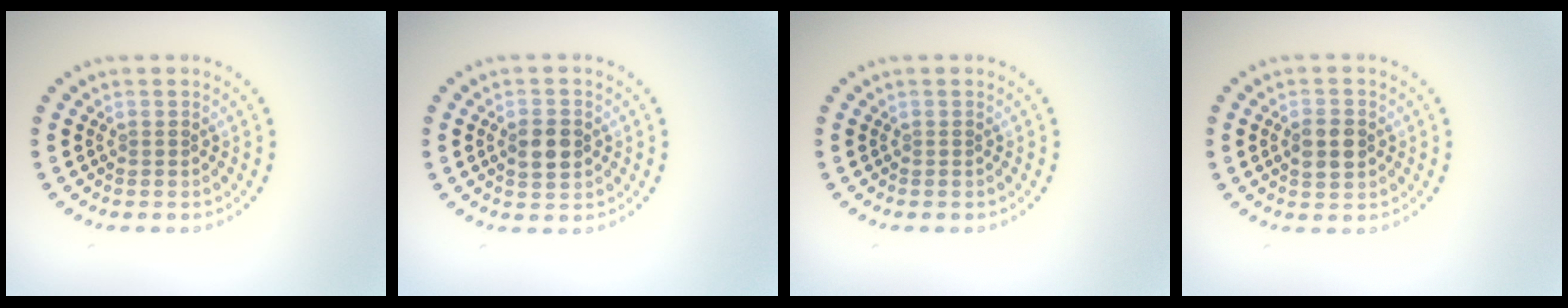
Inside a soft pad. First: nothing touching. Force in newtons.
{"total": 2.7, "press": 2.7, "slide": 0.0}
{"total": 0.0}
{"total": 2.9, "press": 2.9, "slide": 0.1}